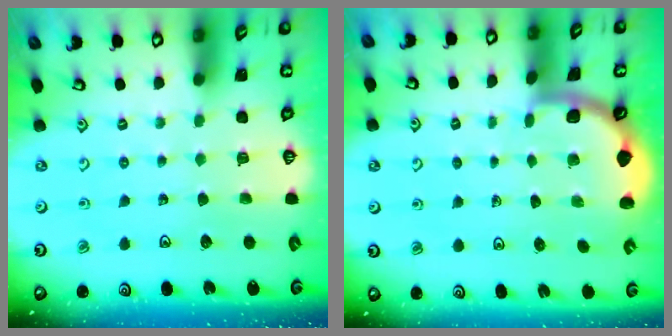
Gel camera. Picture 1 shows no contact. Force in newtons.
{"total": 1.8, "press": 1.8, "slide": 0.1}